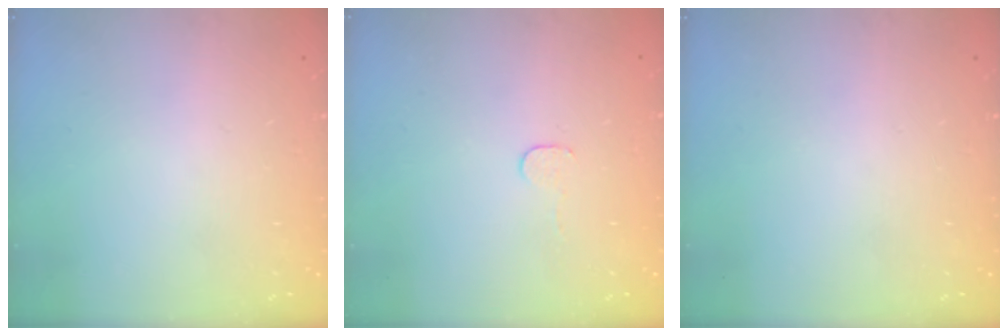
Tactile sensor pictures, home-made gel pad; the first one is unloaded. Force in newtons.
{"total": 2.7, "press": 2.7, "slide": 0.2}
{"total": 0.0}